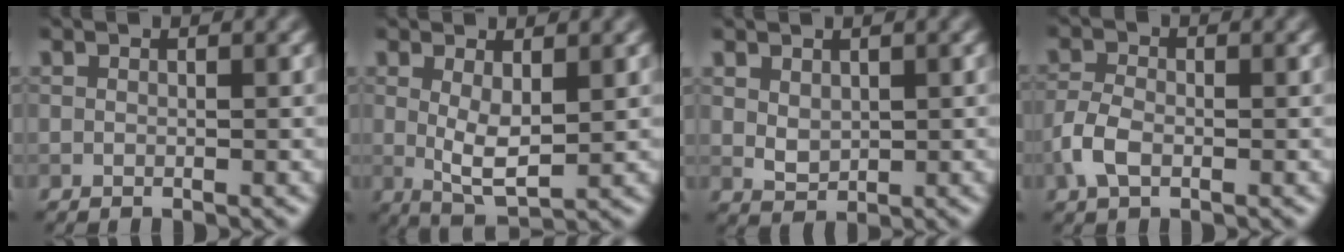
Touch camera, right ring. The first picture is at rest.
{"total": 3.5, "force": [0.7, 1.3, 3.2], "torque": [-0.065, -0.007, 0.018]}
{"total": 1.8, "force": [0.6, 1.3, 1.0], "torque": [-0.022, -0.004, 0.018]}
{"total": 2.9, "force": [-1.1, 1.6, 2.0], "torque": [-0.045, 0.002, -0.030]}